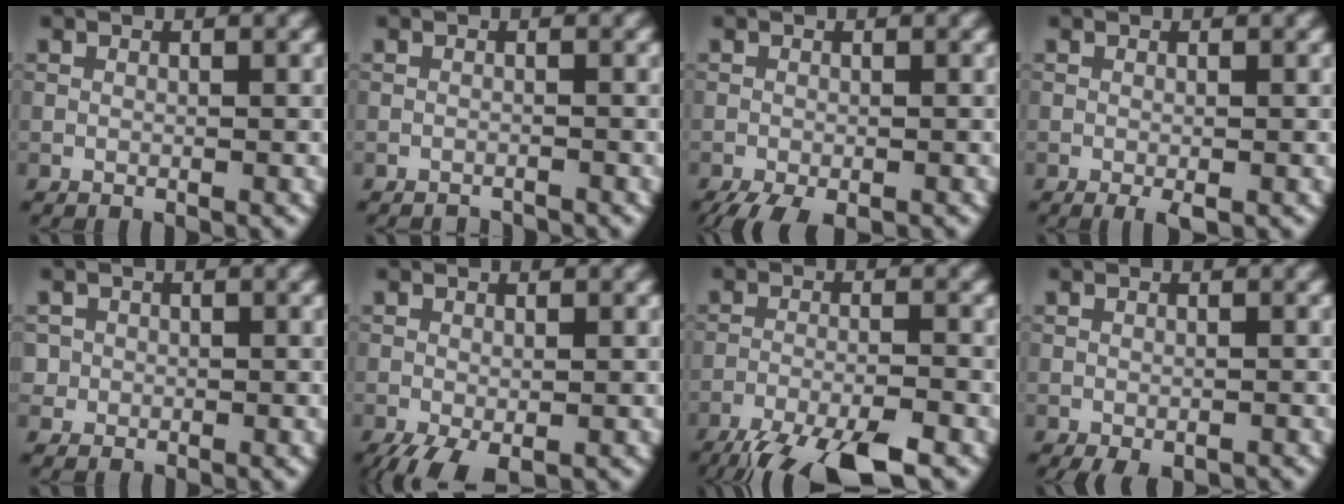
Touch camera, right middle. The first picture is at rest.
{"total": 1.6, "force": [-1.6, 0.2, 0.2], "torque": [0.006, -0.003, -0.025]}
{"total": 3.8, "force": [-2.9, 1.0, 2.3], "torque": [-0.034, -0.007, -0.048]}
{"total": 1.1, "force": [-0.6, 0.2, 1.0], "torque": [-0.016, -0.006, -0.010]}
{"total": 1.3, "force": [0.1, 1.3, 0.1], "torque": [0.011, -0.002, 0.000]}
{"total": 3.5, "force": [-2.0, 1.3, 2.6], "torque": [-0.051, -0.011, -0.031]}
{"total": 9.4, "force": [-7.4, 1.8, 5.4], "torque": [-0.094, -0.032, -0.125]}
{"total": 2.2, "force": [-1.5, 0.8, 1.3], "torque": [-0.024, -0.006, -0.016]}